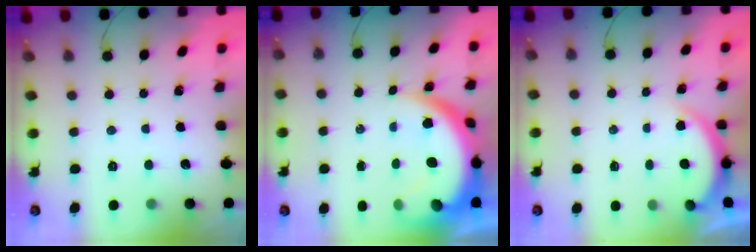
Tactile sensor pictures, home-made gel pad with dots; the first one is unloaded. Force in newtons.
{"total": 12.1, "press": 12.0, "slide": 1.2}
{"total": 2.5, "press": 2.5, "slide": 0.5}